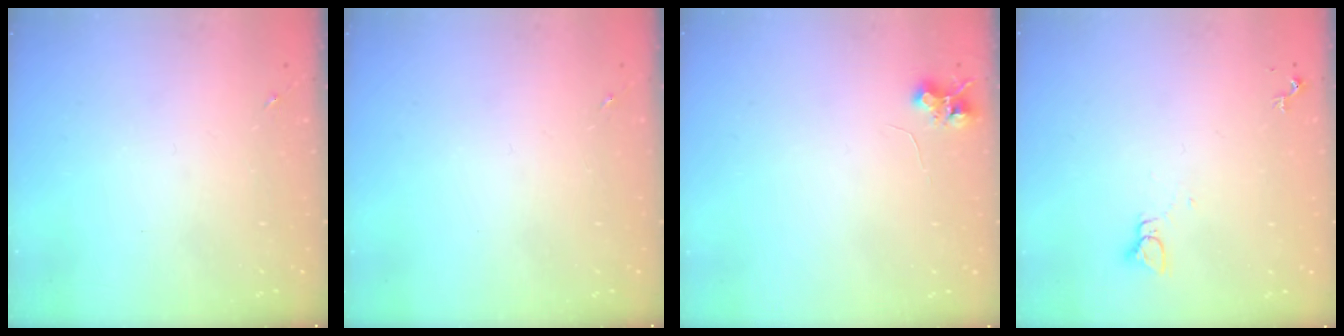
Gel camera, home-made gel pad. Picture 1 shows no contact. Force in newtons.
{"total": 0.0}
{"total": 6.5, "press": 6.4, "slide": 0.9}
{"total": 2.2, "press": 2.2, "slide": 0.1}